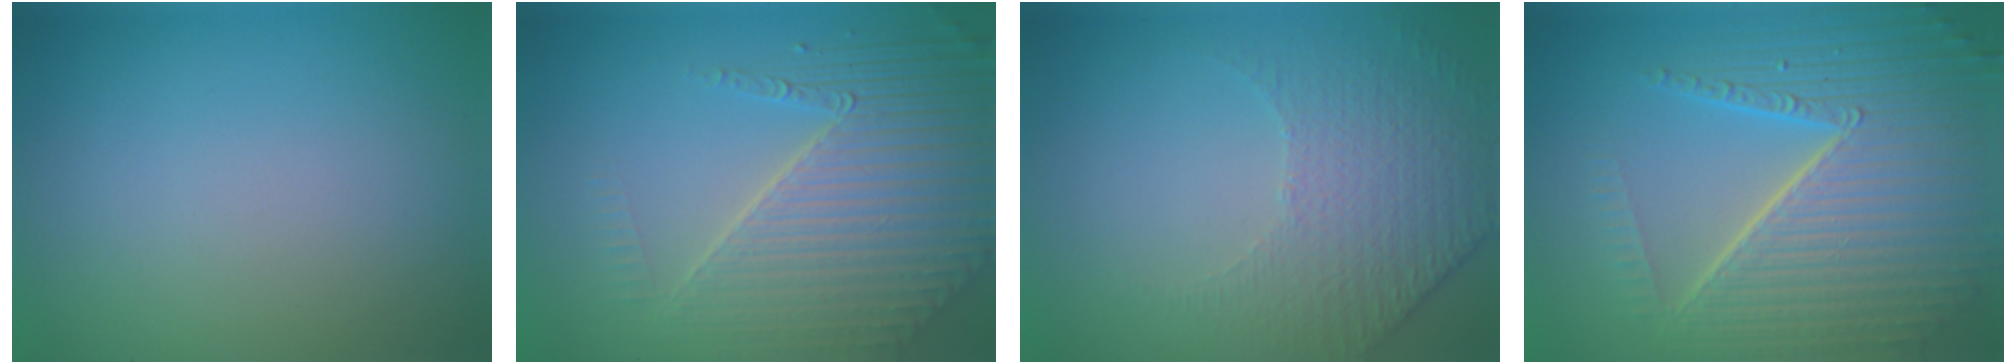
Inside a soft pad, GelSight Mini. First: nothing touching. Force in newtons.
{"total": 6.3, "press": 5.0, "slide": 3.7}
{"total": 4.9, "press": 3.2, "slide": 3.6}
{"total": 10.1, "press": 6.3, "slide": 7.8}